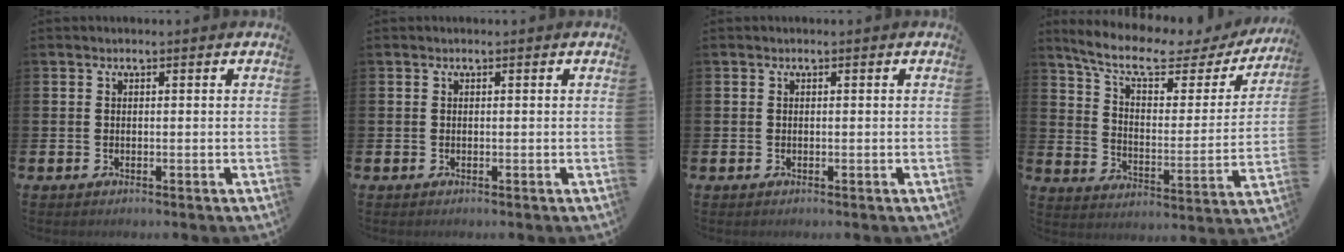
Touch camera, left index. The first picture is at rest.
{"total": 0.0}
{"total": 0.0}
{"total": 9.3, "force": [7.6, 2.6, 4.7], "torque": [-0.118, -0.046, 0.124]}